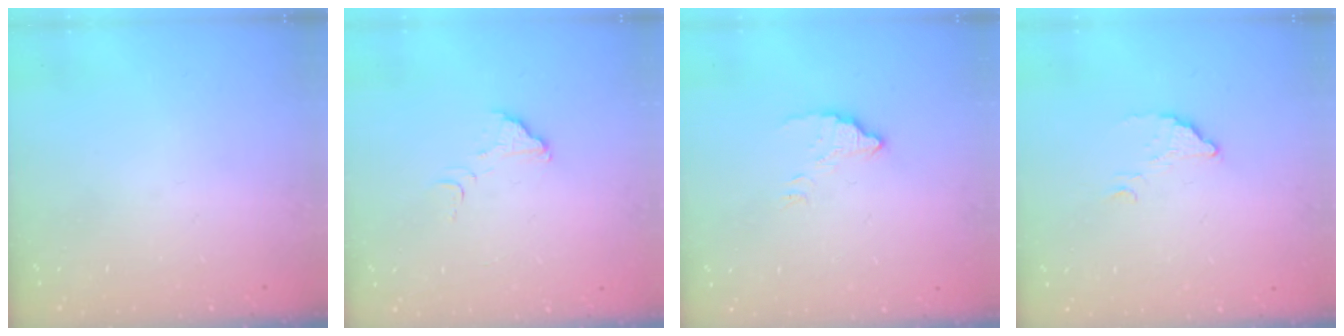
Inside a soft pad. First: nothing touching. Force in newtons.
{"total": 2.9, "press": 2.9, "slide": 0.1}
{"total": 3.5, "press": 3.5, "slide": 0.1}
{"total": 2.9, "press": 2.9, "slide": 0.1}